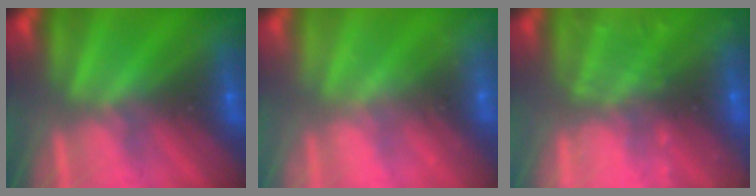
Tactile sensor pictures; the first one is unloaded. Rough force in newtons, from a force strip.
{"total": 2.1}
{"total": 9.1}